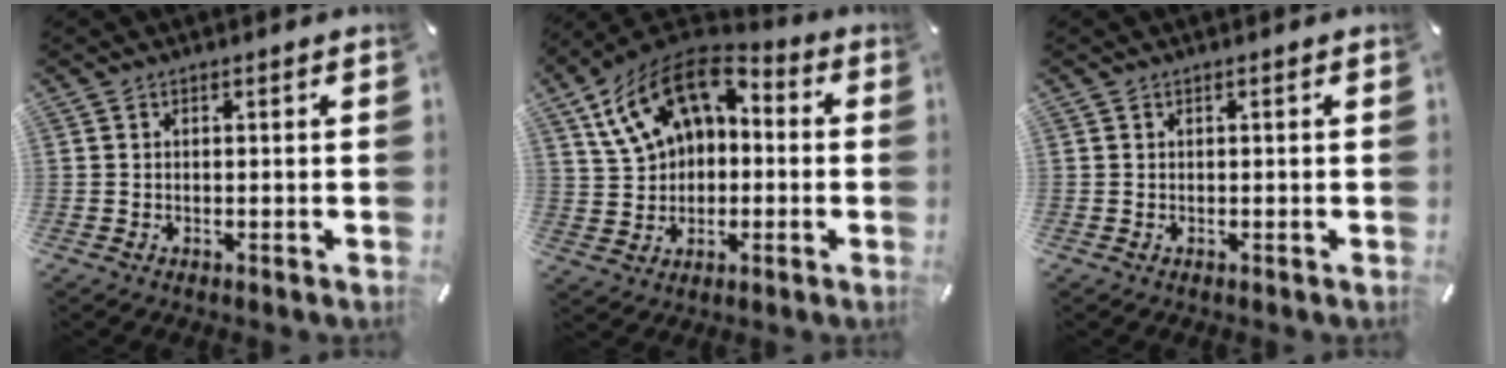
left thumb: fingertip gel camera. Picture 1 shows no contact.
{"total": 15.8, "force": [5.6, 11.7, 9.1], "torque": [-0.174, -0.017, 0.104]}
{"total": 0.0}